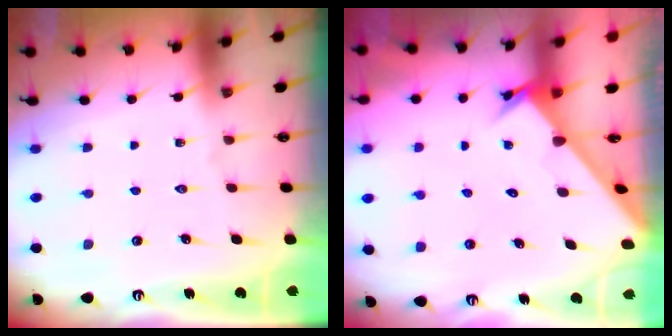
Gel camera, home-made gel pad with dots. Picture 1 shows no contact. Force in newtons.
{"total": 2.2, "press": 2.2, "slide": 0.1}